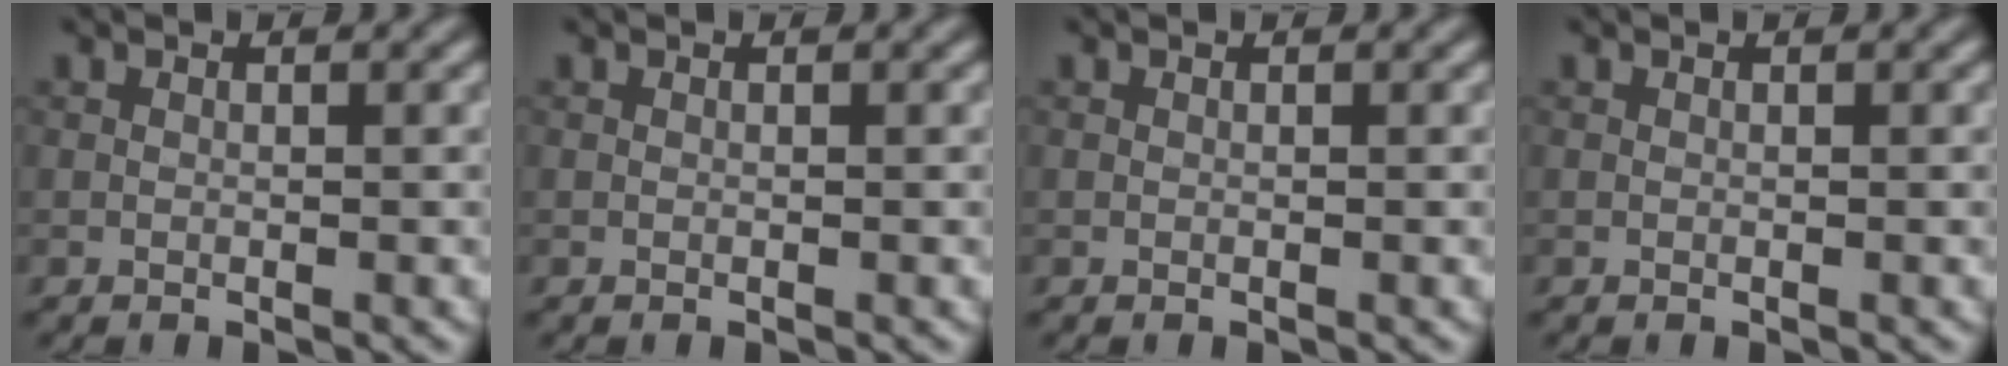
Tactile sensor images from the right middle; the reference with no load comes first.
{"total": 0.0}
{"total": 0.0}
{"total": 0.0}